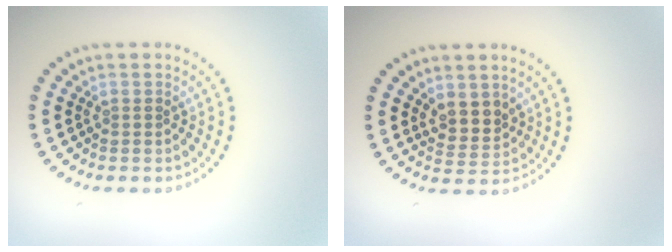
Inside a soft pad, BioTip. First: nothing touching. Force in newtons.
{"total": 2.5, "press": 2.2, "slide": 1.2}